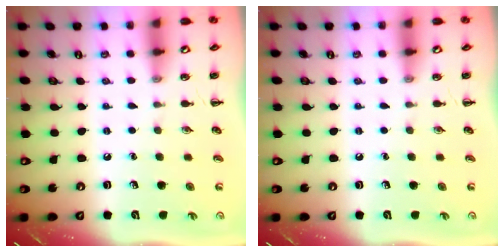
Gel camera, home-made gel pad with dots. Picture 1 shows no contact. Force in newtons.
{"total": 0.0}